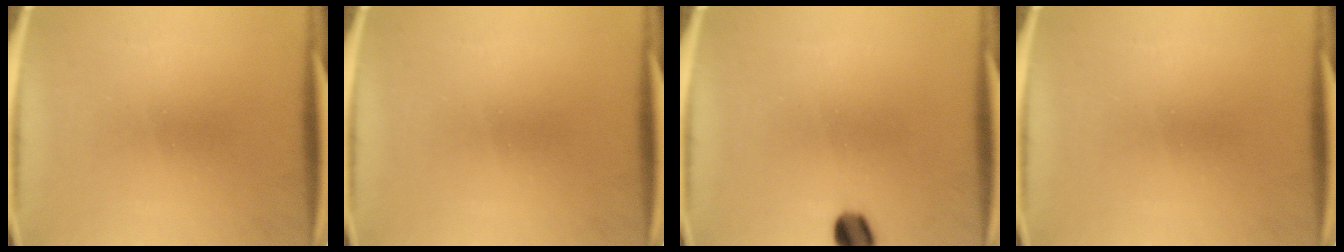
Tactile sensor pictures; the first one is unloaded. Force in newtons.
{"total": 0.0}
{"total": 4.5}
{"total": 0.0}